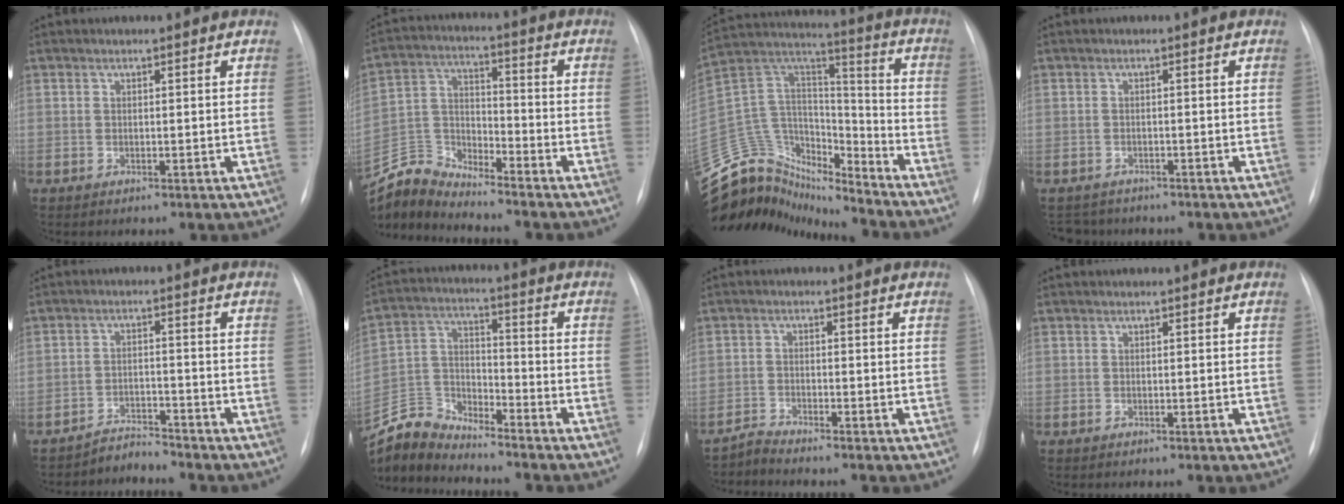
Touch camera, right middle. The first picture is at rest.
{"total": 8.4, "force": [-8.3, -0.1, -0.8], "torque": [0.000, 0.023, -0.165]}
{"total": 21.6, "force": [-19.7, 7.3, 4.8], "torque": [-0.128, 0.068, -0.332]}
{"total": 3.3, "force": [-3.0, 1.3, -0.4], "torque": [0.000, -0.006, -0.046]}
{"total": 3.2, "force": [-3.0, -0.3, -1.0], "torque": [0.018, -0.012, -0.049]}
{"total": 8.6, "force": [-8.5, 0.7, -0.4], "torque": [-0.008, 0.017, -0.171]}
{"total": 2.2, "force": [-2.0, -0.6, -0.6], "torque": [0.009, -0.017, -0.040]}
{"total": 0.0}